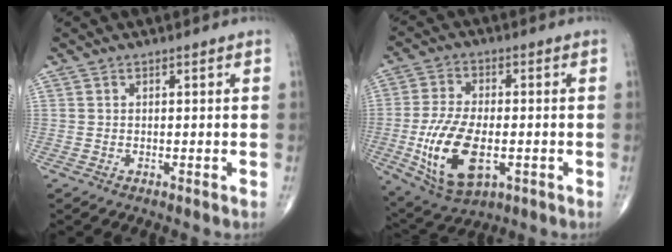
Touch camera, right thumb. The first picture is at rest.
{"total": 15.0, "force": [-3.3, 7.8, 12.4], "torque": [-0.241, -0.001, -0.047]}